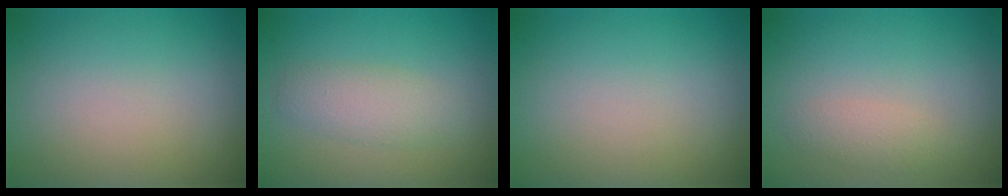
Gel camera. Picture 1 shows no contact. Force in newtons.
{"total": 2.7, "press": 2.7, "slide": 0.2}
{"total": 0.0}
{"total": 1.4, "press": 1.4, "slide": 0.1}